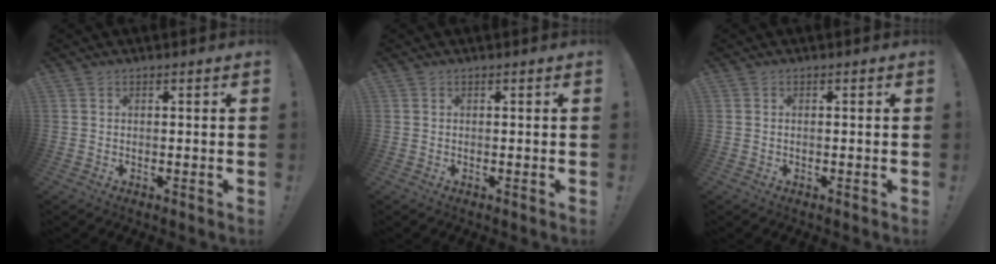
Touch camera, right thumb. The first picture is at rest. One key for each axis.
{"total": 0.0}
{"total": 0.0}